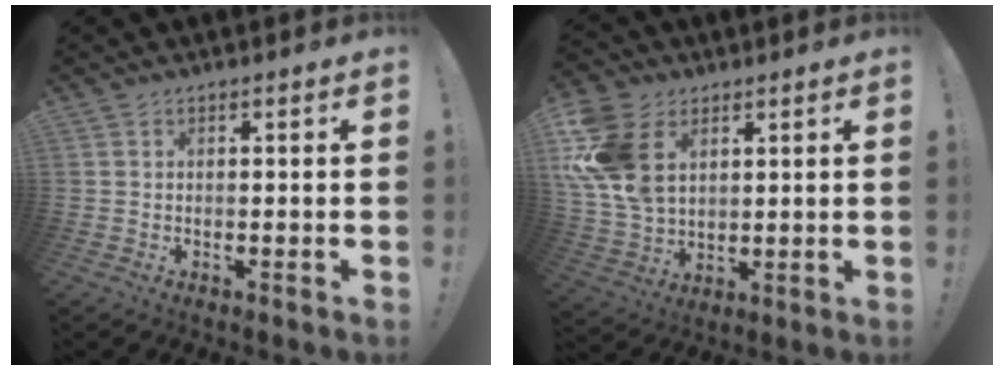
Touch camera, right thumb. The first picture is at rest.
{"total": 17.6, "force": [5.7, 12.4, 11.1], "torque": [-0.235, -0.022, 0.109]}